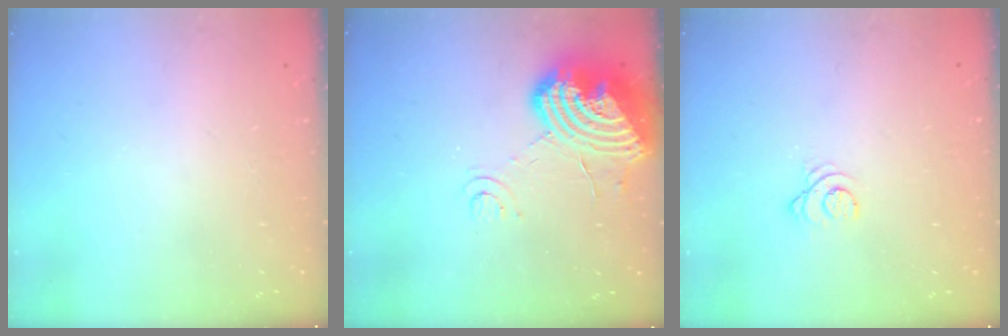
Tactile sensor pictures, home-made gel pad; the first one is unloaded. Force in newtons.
{"total": 18.8, "press": 18.6, "slide": 2.6}
{"total": 2.5, "press": 2.5, "slide": 0.2}